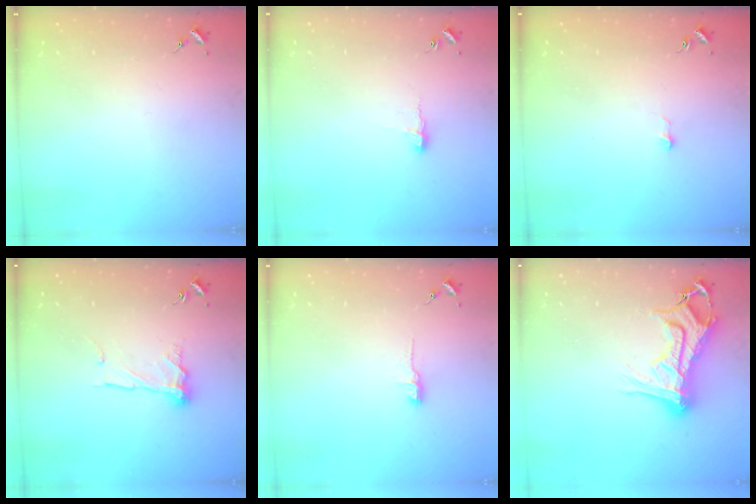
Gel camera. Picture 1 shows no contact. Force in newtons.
{"total": 6.8, "press": 6.7, "slide": 0.7}
{"total": 3.5, "press": 3.5, "slide": 0.2}
{"total": 10.3, "press": 10.3, "slide": 0.7}
{"total": 5.0, "press": 5.0, "slide": 0.5}
{"total": 17.4, "press": 17.3, "slide": 1.7}